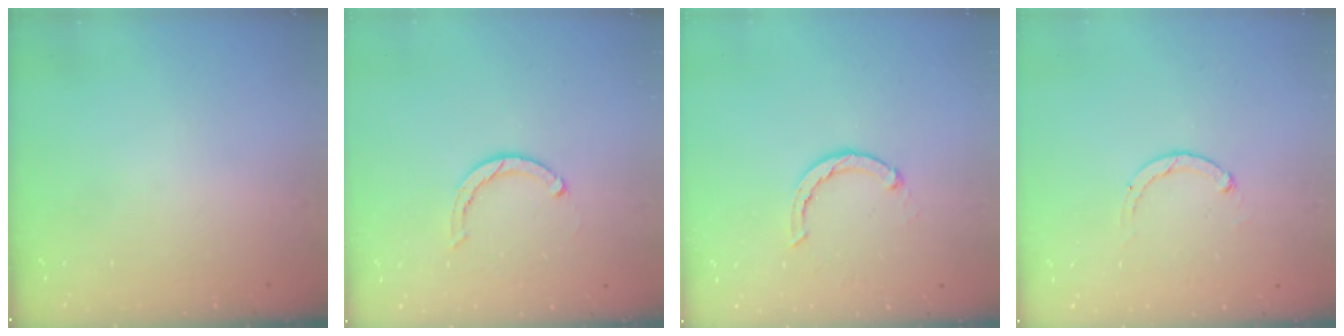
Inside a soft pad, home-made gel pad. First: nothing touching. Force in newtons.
{"total": 3.5, "press": 3.5, "slide": 0.2}
{"total": 2.3, "press": 2.3, "slide": 0.3}
{"total": 1.8, "press": 1.7, "slide": 0.5}